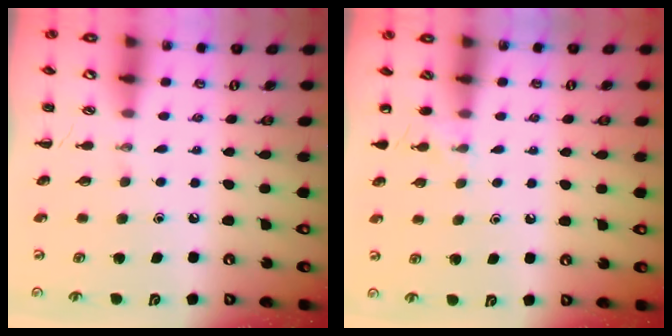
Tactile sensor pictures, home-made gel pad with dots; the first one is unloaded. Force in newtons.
{"total": 3.7, "press": 3.6, "slide": 1.1}